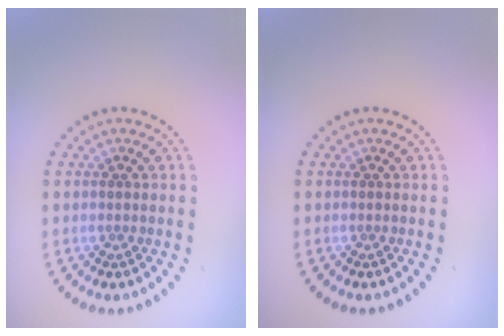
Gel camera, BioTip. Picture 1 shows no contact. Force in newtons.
{"total": 0.0}